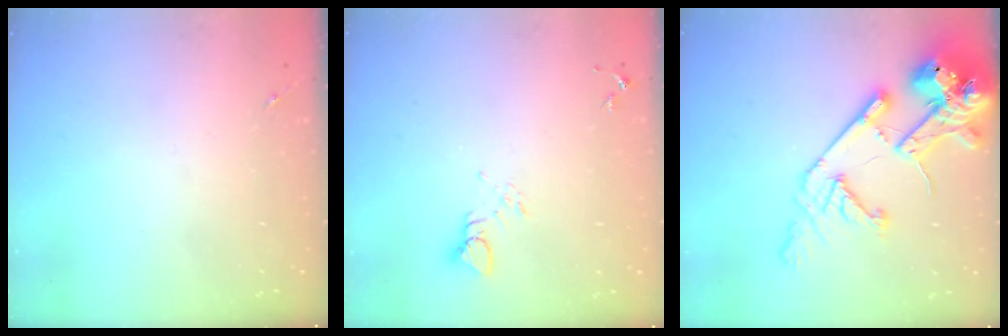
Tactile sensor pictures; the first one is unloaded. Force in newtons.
{"total": 4.0, "press": 4.0, "slide": 0.1}
{"total": 20.3, "press": 20.1, "slide": 2.7}